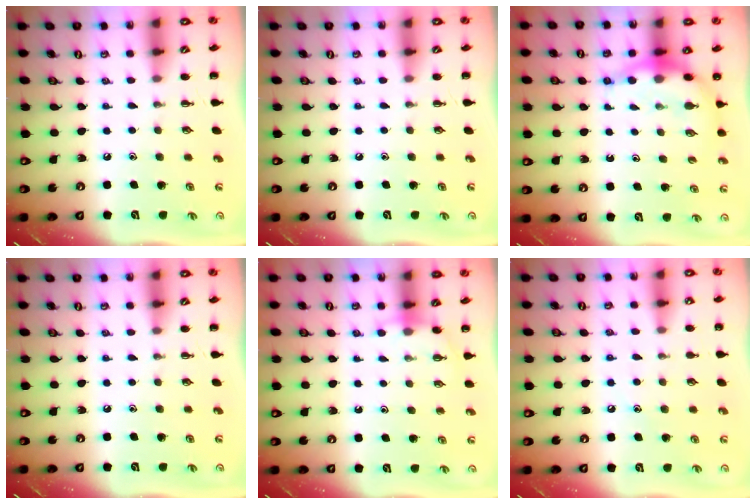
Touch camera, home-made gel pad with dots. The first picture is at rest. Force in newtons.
{"total": 0.0}
{"total": 6.7, "press": 6.6, "slide": 1.2}
{"total": 0.0}
{"total": 3.8, "press": 3.7, "slide": 1.1}
{"total": 6.7, "press": 6.4, "slide": 1.8}